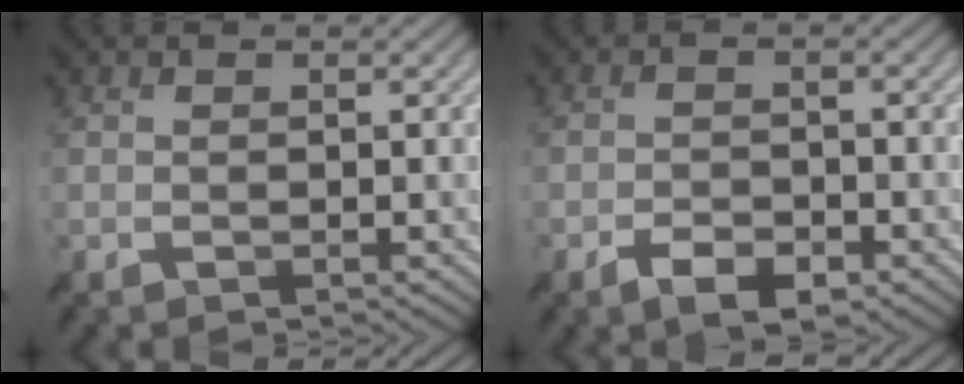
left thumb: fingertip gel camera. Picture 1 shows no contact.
{"total": 3.8, "force": [-2.6, 1.5, 2.3], "torque": [-0.037, -0.004, -0.045]}